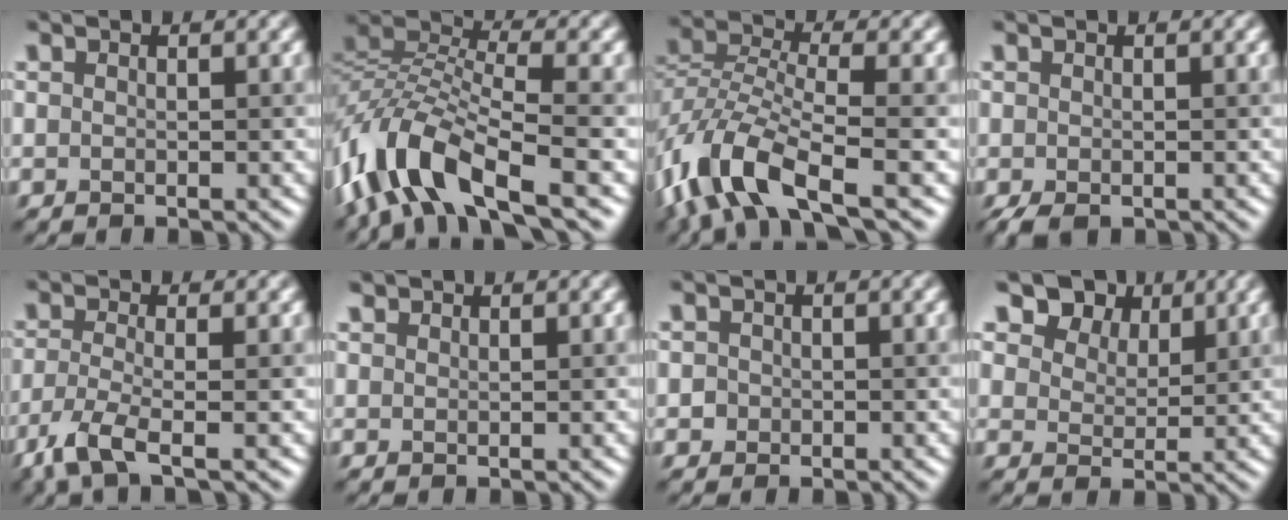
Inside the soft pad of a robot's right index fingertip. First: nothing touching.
{"total": 10.2, "force": [-5.6, 3.7, 7.7], "torque": [-0.157, 0.010, -0.117]}
{"total": 9.3, "force": [-5.2, 3.4, 6.9], "torque": [-0.151, 0.001, -0.112]}
{"total": 2.1, "force": [-1.4, 1.1, 1.1], "torque": [-0.028, -0.007, -0.023]}
{"total": 4.1, "force": [-2.5, 0.9, 3.1], "torque": [-0.072, -0.013, -0.060]}
{"total": 1.0, "force": [0.9, 0.4, 0.0], "torque": [0.000, 0.003, 0.019]}
{"total": 0.9, "force": [-0.1, 0.8, 0.1], "torque": [0.004, 0.000, -0.006]}
{"total": 6.2, "force": [4.6, 3.5, 2.3], "torque": [-0.057, -0.014, 0.087]}